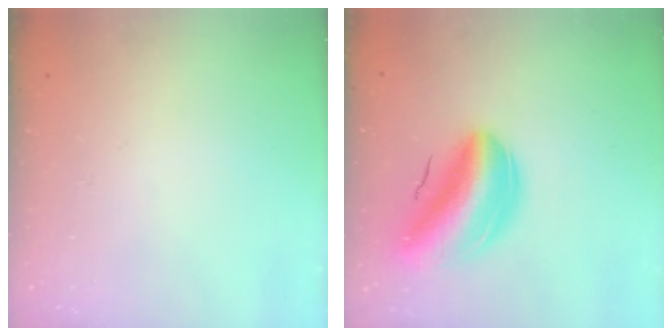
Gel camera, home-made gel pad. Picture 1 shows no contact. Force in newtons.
{"total": 15.2, "press": 14.6, "slide": 4.3}